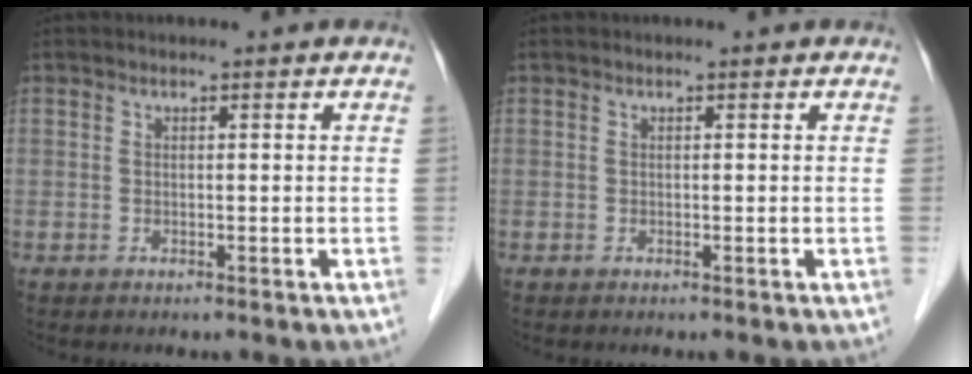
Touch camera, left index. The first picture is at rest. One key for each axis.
{"total": 0.0}